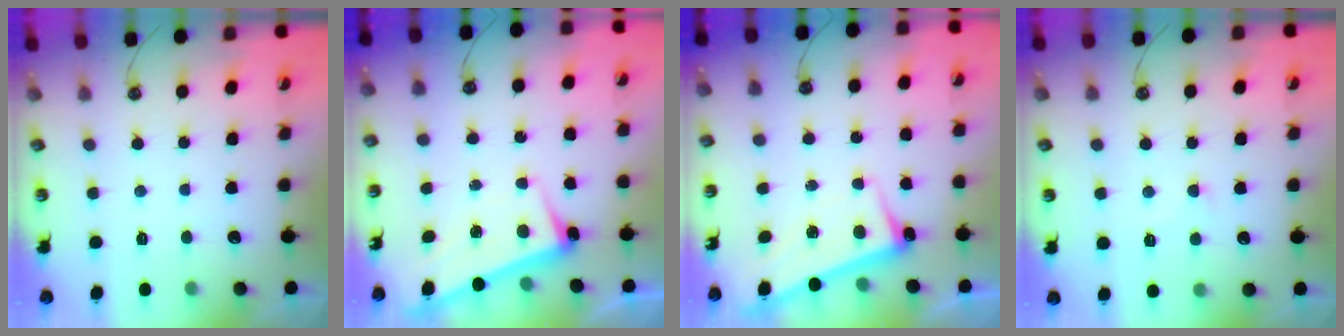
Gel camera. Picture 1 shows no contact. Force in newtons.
{"total": 2.4, "press": 2.3, "slide": 0.7}
{"total": 2.6, "press": 2.4, "slide": 0.9}
{"total": 3.7, "press": 3.6, "slide": 0.5}